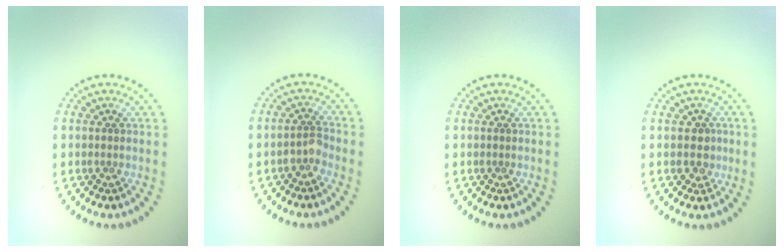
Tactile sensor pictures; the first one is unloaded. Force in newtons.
{"total": 1.5, "press": 1.2, "slide": 0.9}
{"total": 0.0}
{"total": 1.6, "press": 1.3, "slide": 1.0}